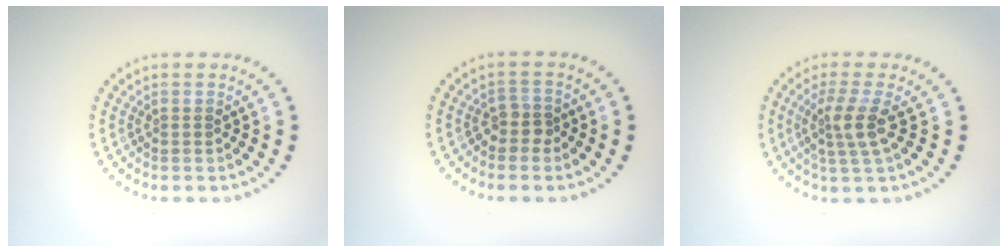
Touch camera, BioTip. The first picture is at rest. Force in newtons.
{"total": 1.6, "press": 1.3, "slide": 1.0}
{"total": 2.7, "press": 2.1, "slide": 1.7}